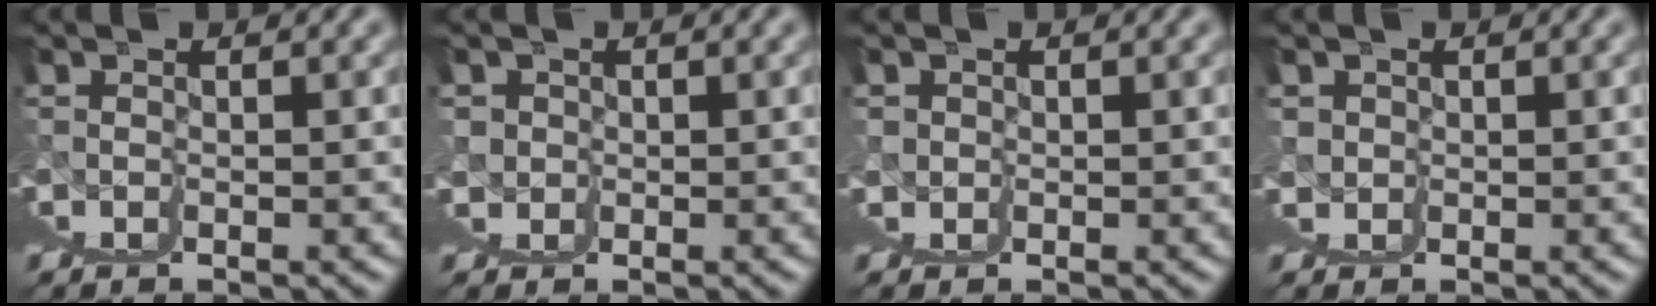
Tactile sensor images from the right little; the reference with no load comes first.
{"total": 2.3, "force": [1.1, 1.8, 0.7], "torque": [-0.011, -0.010, 0.018]}
{"total": 1.5, "force": [0.8, 1.3, 0.3], "torque": [-0.002, -0.006, 0.011]}
{"total": 2.5, "force": [1.1, 2.2, 0.5], "torque": [-0.008, -0.009, 0.015]}